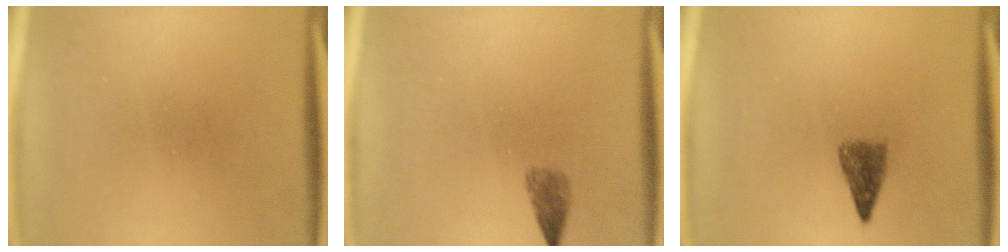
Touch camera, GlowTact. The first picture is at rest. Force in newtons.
{"total": 1.8}
{"total": 2.9}